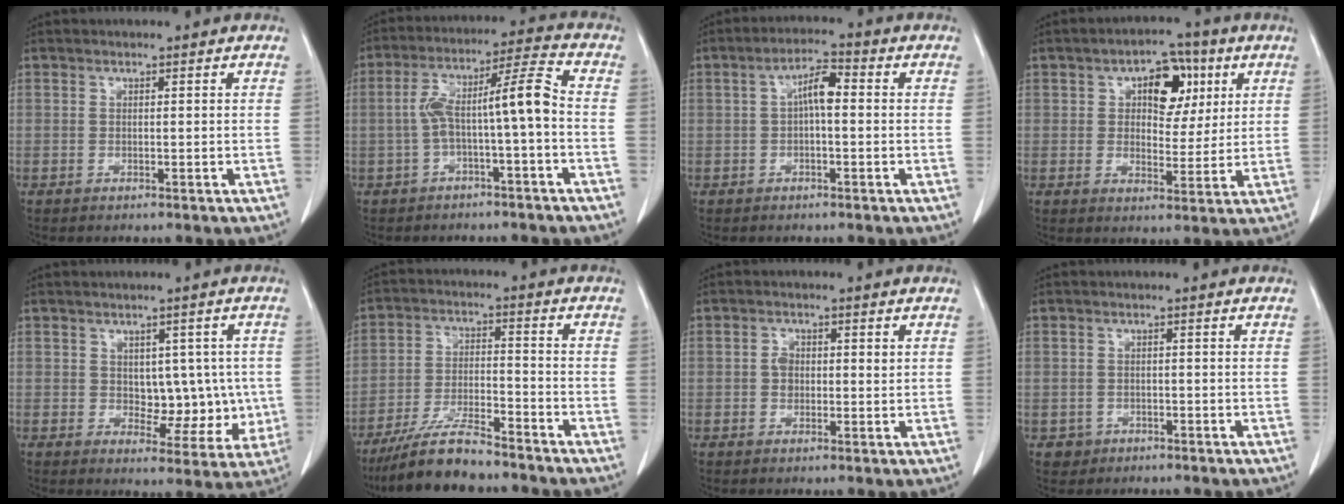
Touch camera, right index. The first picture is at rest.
{"total": 9.3, "force": [-1.4, 0.7, 9.2], "torque": [-0.163, 0.040, -0.026]}
{"total": 4.5, "force": [0.4, 1.3, 4.3], "torque": [-0.075, 0.018, 0.004]}
{"total": 8.4, "force": [3.2, 4.9, 6.1], "torque": [-0.078, 0.023, 0.049]}
{"total": 7.2, "force": [0.4, 4.8, 5.3], "torque": [-0.048, 0.011, 0.020]}
{"total": 9.2, "force": [-8.0, 1.5, 4.3], "torque": [-0.081, -0.017, -0.149]}
{"total": 2.8, "force": [0.5, 2.0, 1.9], "torque": [-0.031, 0.006, 0.007]}
{"total": 1.9, "force": [-0.8, 1.8, 0.0], "torque": [0.002, 0.009, -0.010]}